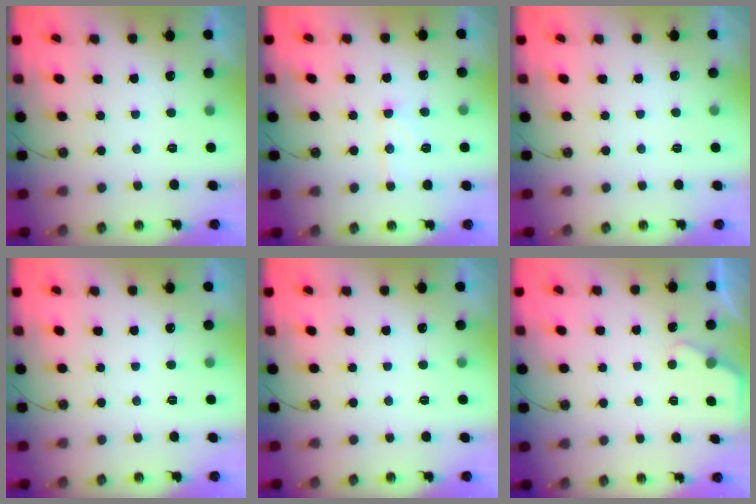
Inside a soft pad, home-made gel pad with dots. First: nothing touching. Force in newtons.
{"total": 9.7, "press": 9.7, "slide": 0.9}
{"total": 1.4, "press": 1.3, "slide": 0.3}
{"total": 0.0}
{"total": 0.0}
{"total": 1.7, "press": 1.7, "slide": 0.3}